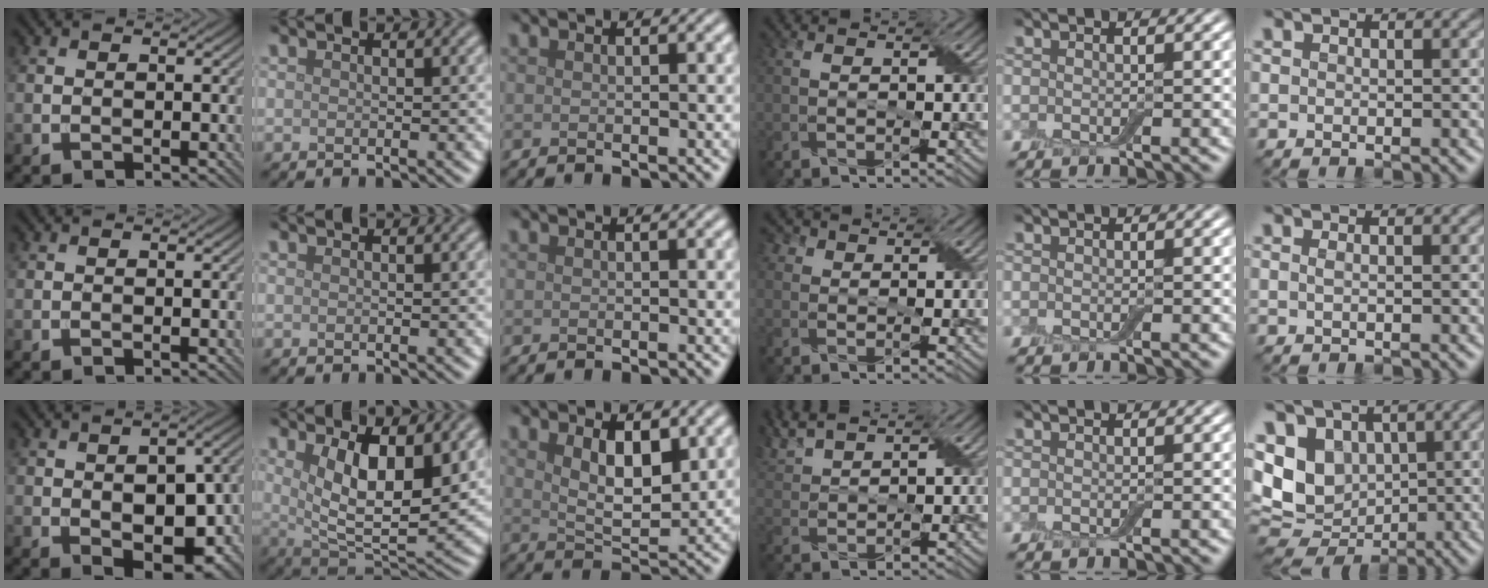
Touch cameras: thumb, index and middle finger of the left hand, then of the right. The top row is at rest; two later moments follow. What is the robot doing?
{"motion": "wrap", "object": "adhesive wrap"}